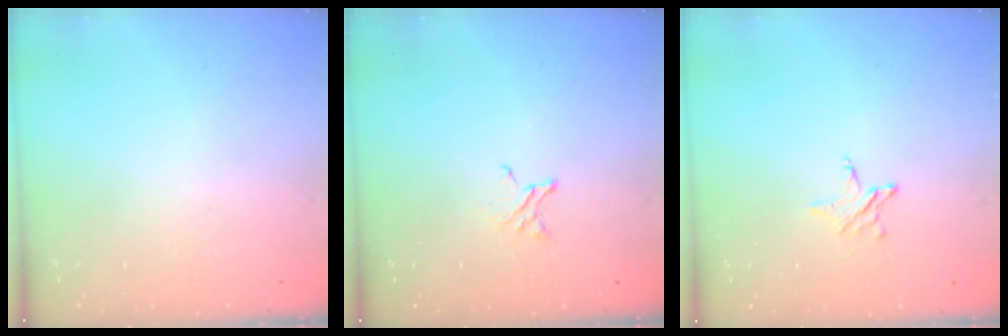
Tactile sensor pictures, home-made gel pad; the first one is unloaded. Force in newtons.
{"total": 2.0, "press": 2.0, "slide": 0.1}
{"total": 3.6, "press": 3.6, "slide": 0.3}